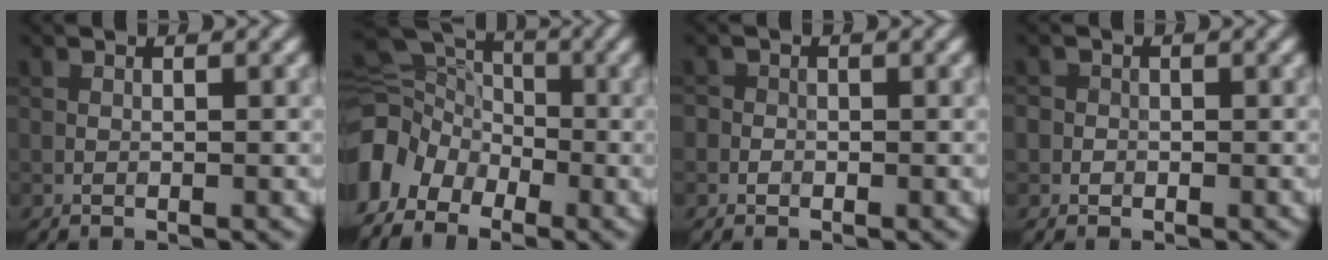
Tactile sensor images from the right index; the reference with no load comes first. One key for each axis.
{"total": 6.8, "fx": -3.0, "fy": 5.1, "fz": 3.3, "tx": -0.061, "ty": -0.001, "tz": -0.070}
{"total": 1.1, "fx": -0.2, "fy": 1.0, "fz": 0.1, "tx": 0.014, "ty": 0.000, "tz": -0.009}
{"total": 1.5, "fx": -0.2, "fy": 1.5, "fz": 0.2, "tx": 0.011, "ty": 0.005, "tz": -0.013}